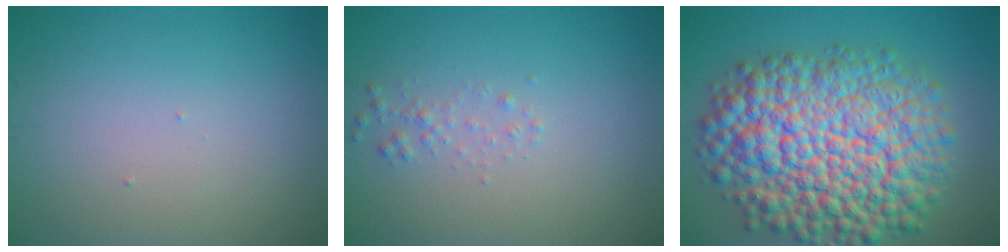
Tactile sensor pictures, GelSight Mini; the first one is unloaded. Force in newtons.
{"total": 1.0, "press": 1.0, "slide": 0.1}
{"total": 15.3, "press": 15.2, "slide": 0.5}